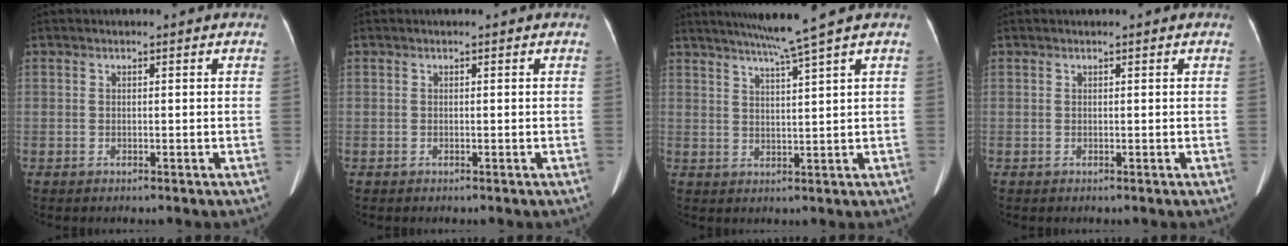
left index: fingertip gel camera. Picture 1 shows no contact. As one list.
[{"total": 0.0}, {"total": 6.6, "force": [5.0, -2.1, 3.7], "torque": [-0.057, 0.000, 0.084]}, {"total": 0.0}]